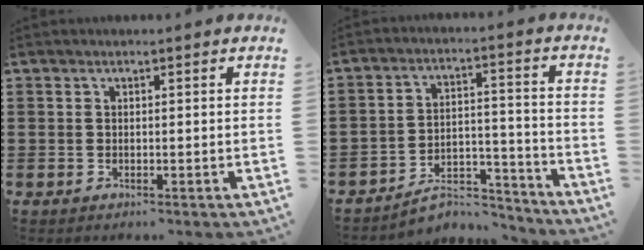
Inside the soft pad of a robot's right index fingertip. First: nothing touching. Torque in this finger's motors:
{"motor_torque": [-2.14, 0.00, -1.00, -0.21]}